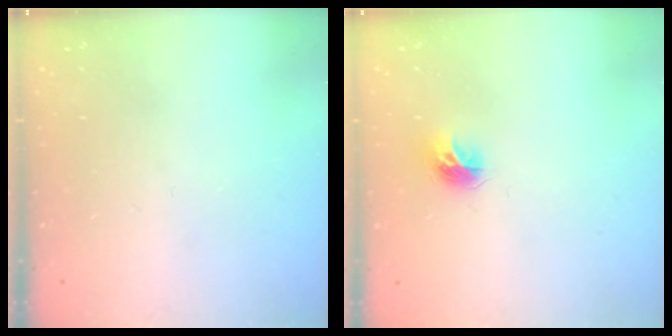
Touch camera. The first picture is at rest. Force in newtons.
{"total": 7.5, "press": 7.5, "slide": 0.4}